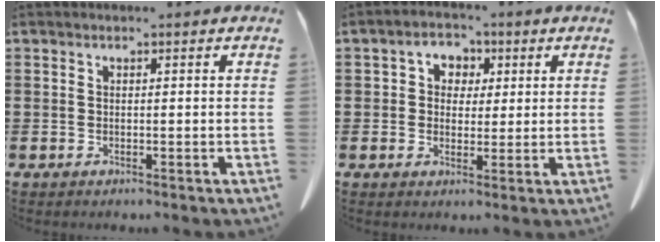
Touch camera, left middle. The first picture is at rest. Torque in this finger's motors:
{"motor_torque": [0.42, 0.35, 0.31, 0.06]}